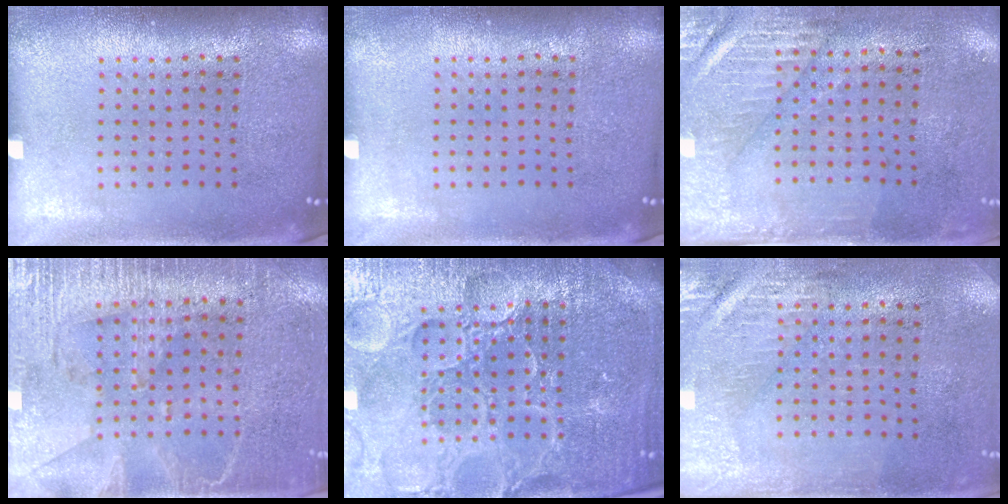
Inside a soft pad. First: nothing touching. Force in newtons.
{"total": 0.0}
{"total": 3.0, "press": 2.5, "slide": 1.6}
{"total": 3.0, "press": 2.7, "slide": 1.3}
{"total": 5.5, "press": 5.1, "slide": 2.1}
{"total": 2.9, "press": 2.5, "slide": 1.4}